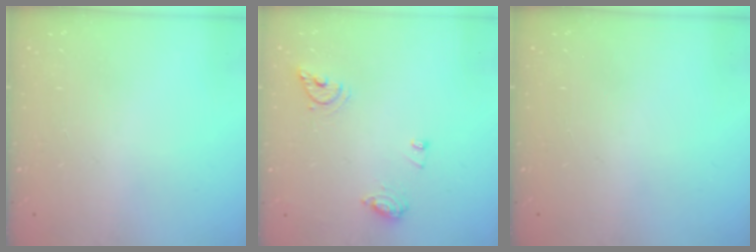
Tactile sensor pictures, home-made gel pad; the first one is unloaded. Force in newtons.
{"total": 8.3, "press": 8.2, "slide": 0.9}
{"total": 0.0}